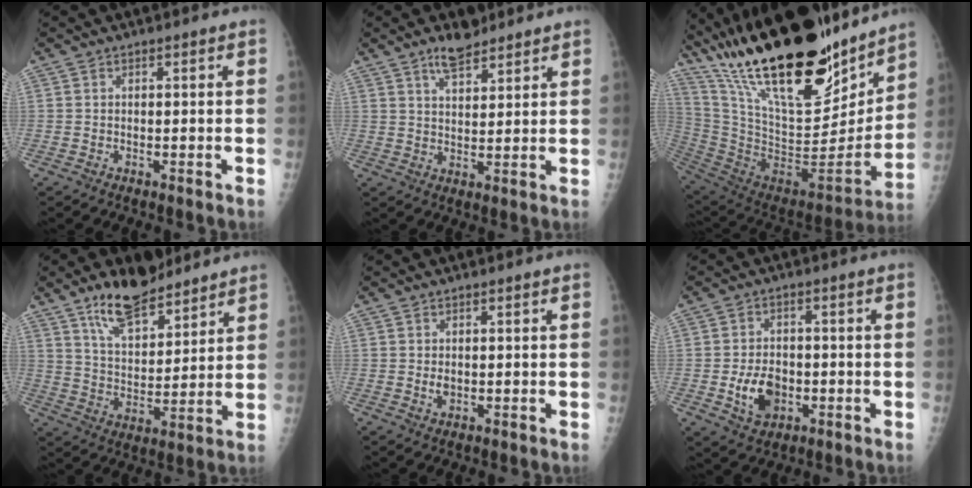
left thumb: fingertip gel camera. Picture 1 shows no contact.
{"total": 6.1, "force": [4.7, 2.3, 3.1], "torque": [-0.036, -0.030, 0.081]}
{"total": 36.2, "force": [25.3, 12.2, 22.8], "torque": [-0.363, -0.077, 0.430]}
{"total": 13.3, "force": [9.9, 5.4, 7.1], "torque": [-0.091, -0.061, 0.179]}
{"total": 1.8, "force": [0.6, 1.2, 1.3], "torque": [-0.018, -0.005, 0.013]}
{"total": 7.1, "force": [-1.6, 5.1, 4.7], "torque": [-0.062, 0.004, -0.021]}